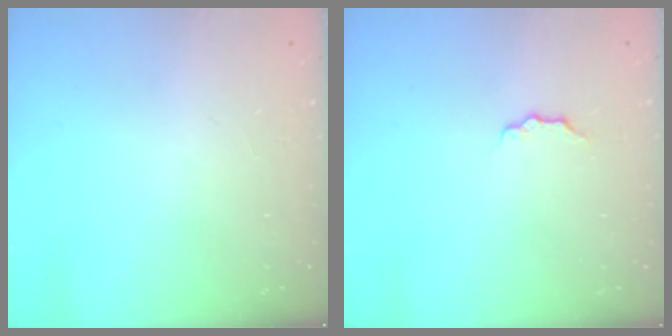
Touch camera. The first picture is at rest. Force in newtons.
{"total": 3.7, "press": 3.6, "slide": 0.6}